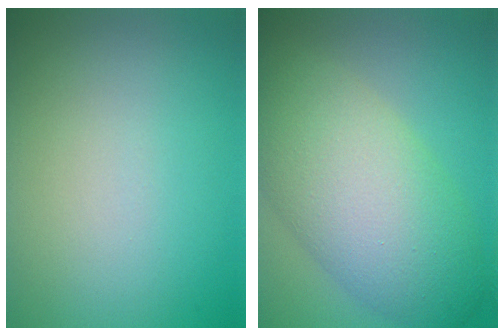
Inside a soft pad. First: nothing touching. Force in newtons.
{"total": 9.9, "press": 9.9, "slide": 0.6}